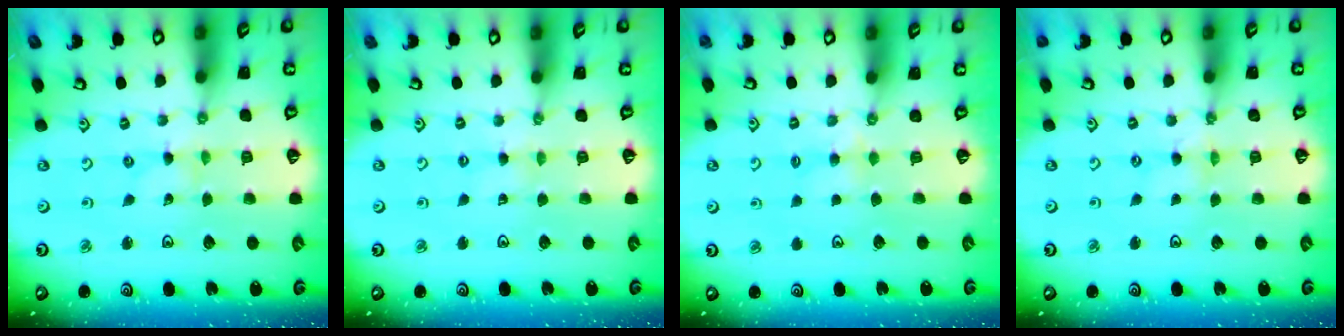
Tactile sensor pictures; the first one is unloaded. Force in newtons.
{"total": 1.1, "press": 1.1, "slide": 0.2}
{"total": 3.0, "press": 2.9, "slide": 0.5}
{"total": 0.0}